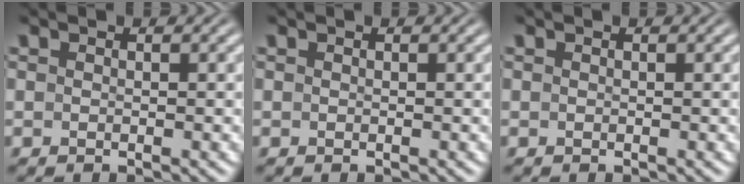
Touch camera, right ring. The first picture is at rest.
{"total": 0.0}
{"total": 0.0}